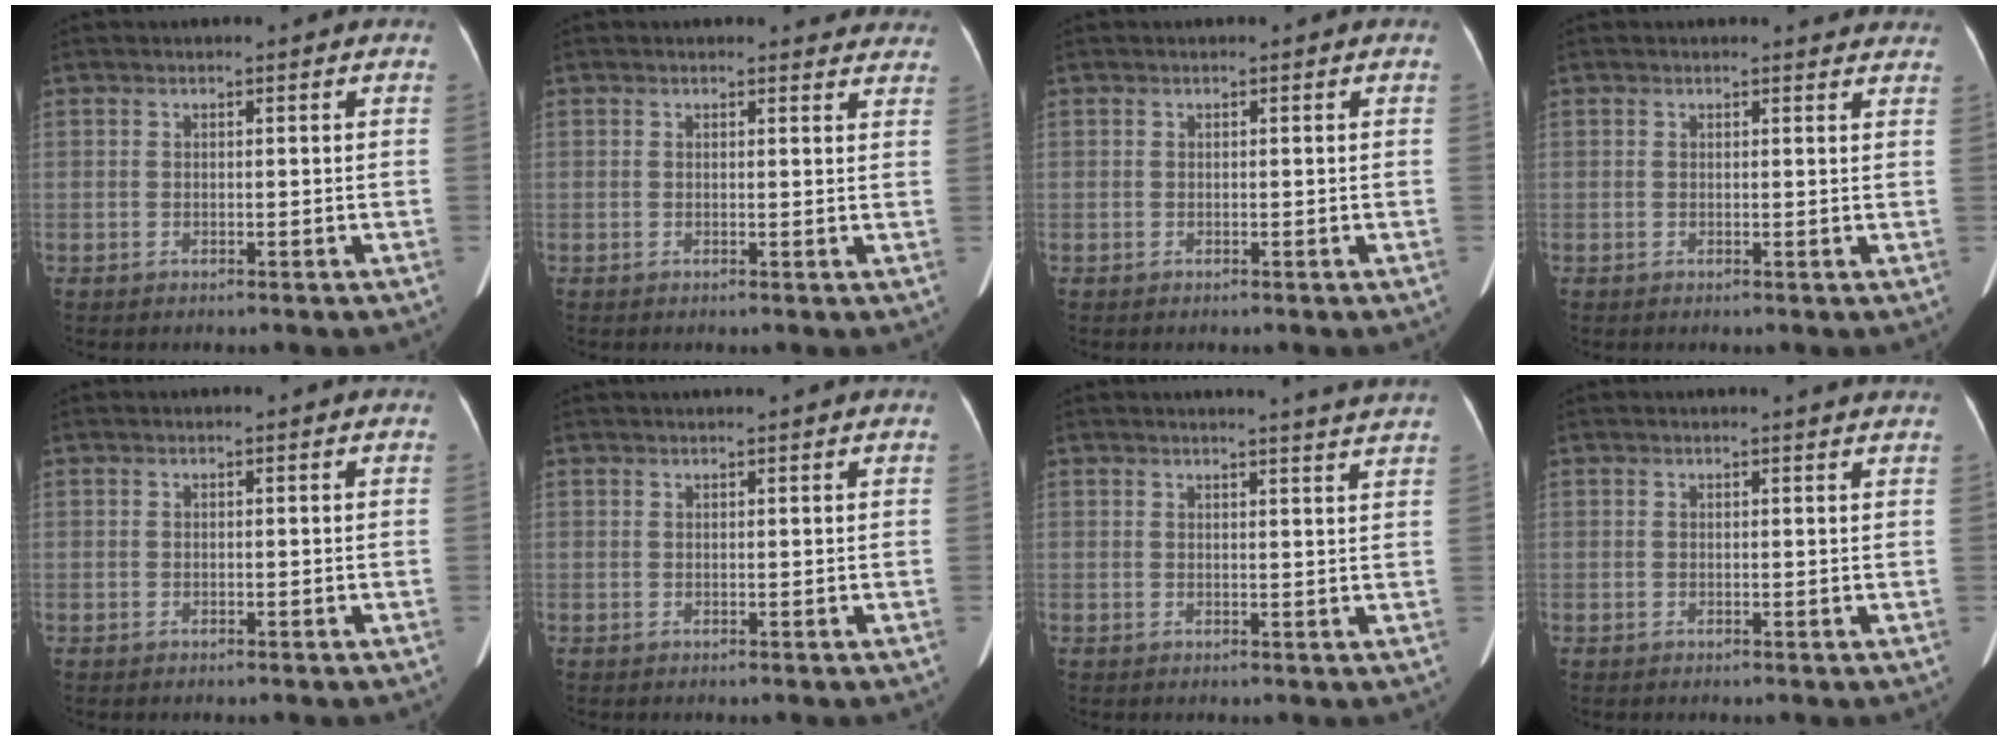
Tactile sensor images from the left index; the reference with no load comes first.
{"total": 5.4, "force": [5.2, 1.5, 0.4], "torque": [0.014, -0.010, 0.030]}
{"total": 0.0}
{"total": 3.9, "force": [3.7, 0.9, 0.4], "torque": [-0.001, -0.006, 0.023]}
{"total": 0.0}
{"total": 3.2, "force": [2.9, -0.2, 1.2], "torque": [-0.014, 0.025, 0.040]}
{"total": 6.0, "force": [5.6, -1.1, 1.8], "torque": [-0.025, -0.013, 0.049]}
{"total": 2.7, "force": [2.6, -0.2, 0.7], "torque": [-0.013, -0.003, 0.020]}